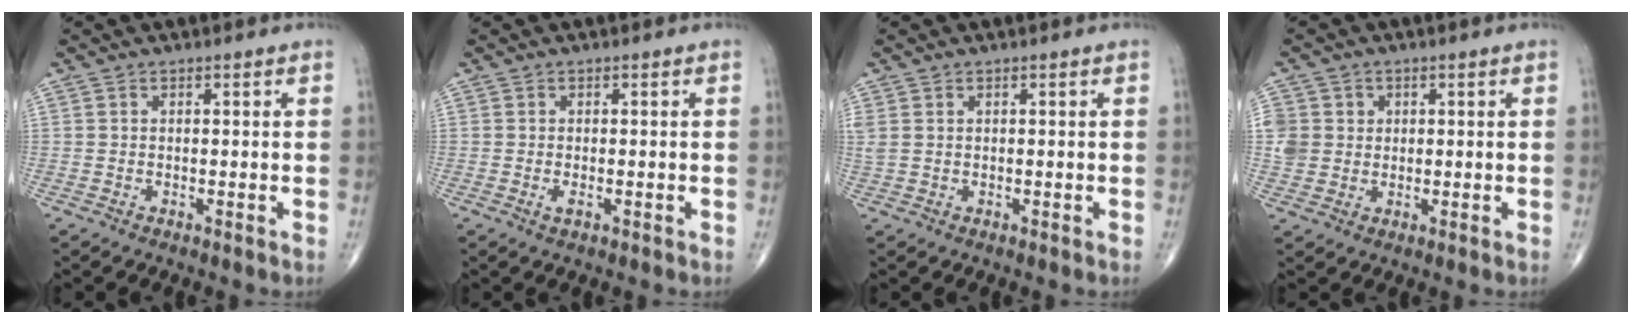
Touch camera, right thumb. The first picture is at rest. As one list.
[{"total": 1.1, "force": [-0.4, 0.5, 0.9], "torque": [-0.016, -0.002, -0.008]}, {"total": 1.9, "force": [0.6, 1.4, 1.2], "torque": [-0.046, 0.008, 0.018]}, {"total": 6.0, "force": [1.2, 5.7, 1.6], "torque": [-0.012, 0.007, 0.026]}]